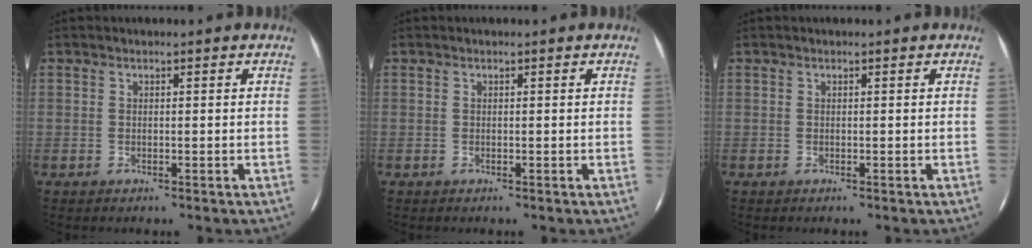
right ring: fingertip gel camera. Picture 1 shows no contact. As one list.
[{"total": 0.0}, {"total": 0.0}]